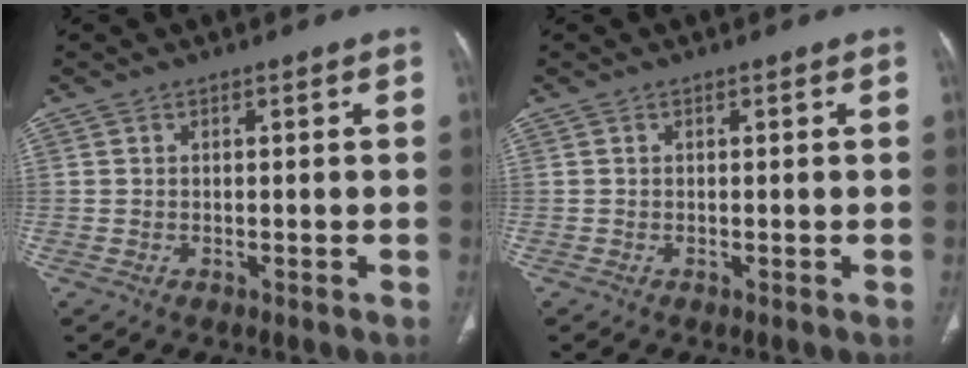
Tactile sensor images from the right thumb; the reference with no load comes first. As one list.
[{"total": 0.0}]